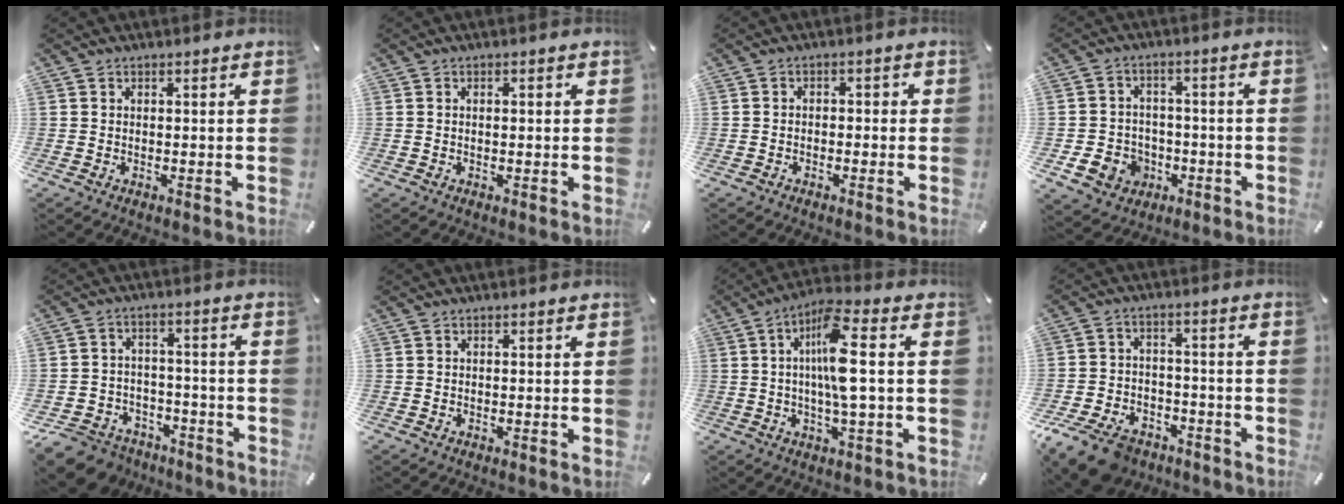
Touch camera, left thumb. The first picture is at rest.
{"total": 1.1, "force": [-0.1, 0.5, 0.9], "torque": [-0.018, 0.002, -0.003]}
{"total": 2.0, "force": [-1.5, 1.1, 0.7], "torque": [-0.015, 0.010, -0.031]}
{"total": 7.8, "force": [-2.3, 7.0, 2.4], "torque": [-0.049, 0.012, -0.041]}
{"total": 8.4, "force": [-5.9, 5.6, 1.9], "torque": [-0.042, 0.034, -0.110]}
{"total": 0.0}
{"total": 11.6, "force": [0.6, 2.1, 11.3], "torque": [-0.218, 0.001, 0.006]}
{"total": 11.2, "force": [-7.9, 6.3, 4.8], "torque": [-0.092, 0.050, -0.146]}